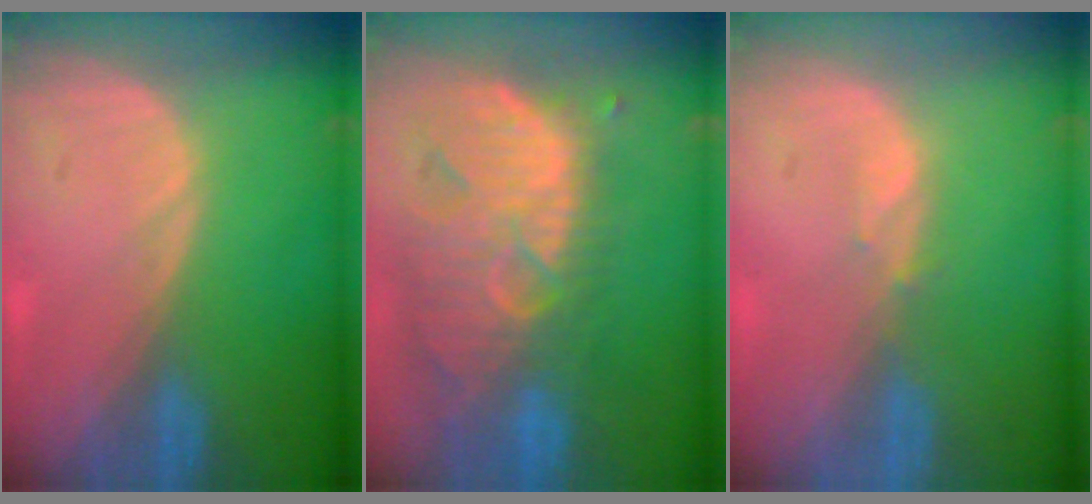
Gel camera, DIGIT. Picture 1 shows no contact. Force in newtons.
{"total": 12.8, "press": 11.2, "slide": 6.2}
{"total": 0.8, "press": 0.8, "slide": 0.3}